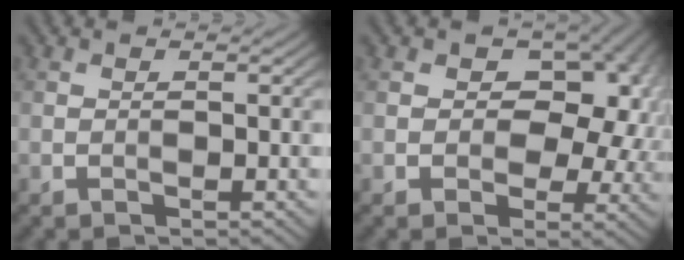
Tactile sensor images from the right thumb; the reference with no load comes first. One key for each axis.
{"total": 14.0, "fx": 2.2, "fy": 9.7, "fz": 9.9, "tx": -0.104, "ty": 0.009, "tz": 0.022}